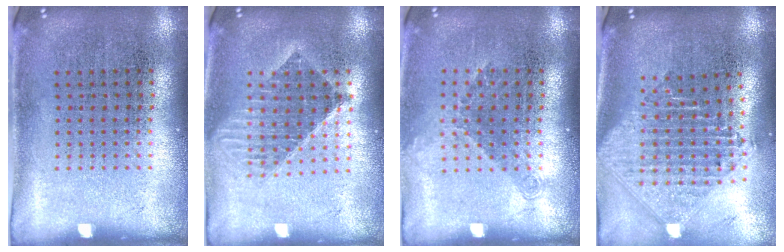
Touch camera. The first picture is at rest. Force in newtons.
{"total": 1.6, "press": 1.4, "slide": 0.9}
{"total": 1.2, "press": 0.9, "slide": 0.8}
{"total": 2.3, "press": 1.8, "slide": 1.4}